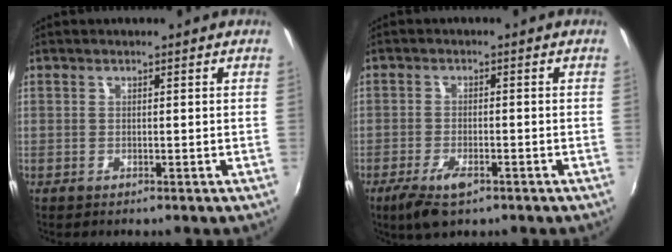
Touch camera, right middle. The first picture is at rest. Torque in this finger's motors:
{"motor_torque": [0.71, -0.77, 0.30, 0.08]}